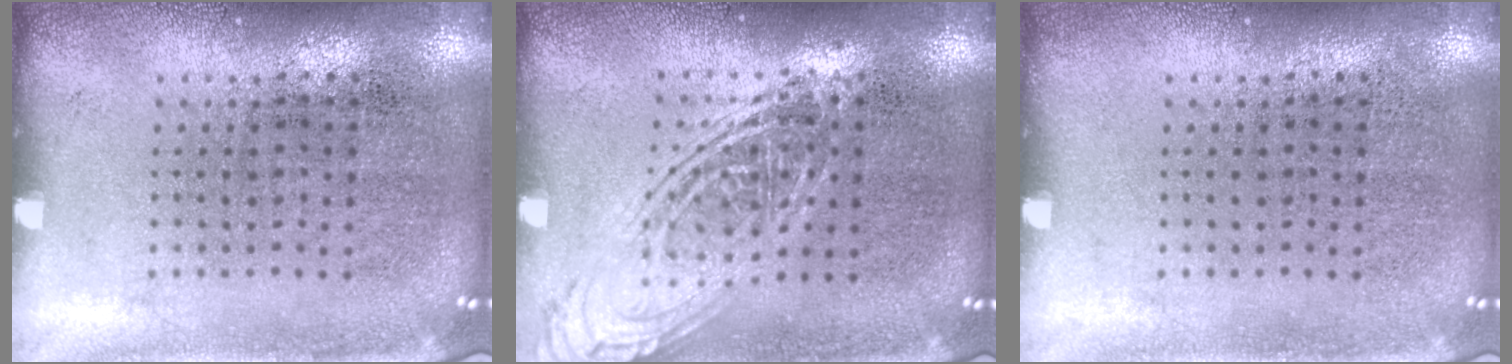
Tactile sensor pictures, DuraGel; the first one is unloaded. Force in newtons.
{"total": 2.4, "press": 2.4, "slide": 0.2}
{"total": 0.0}